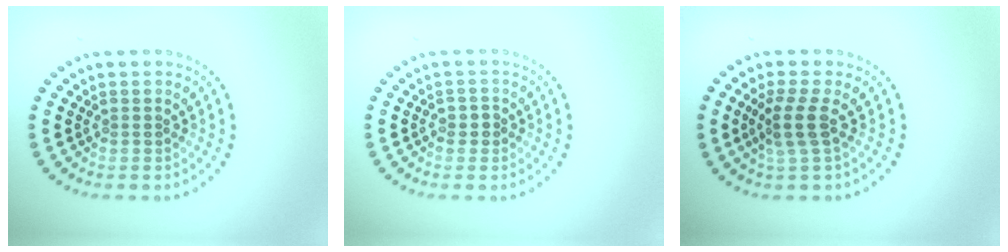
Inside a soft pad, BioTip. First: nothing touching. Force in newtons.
{"total": 1.1, "press": 1.1, "slide": 0.3}
{"total": 2.6, "press": 2.0, "slide": 1.6}